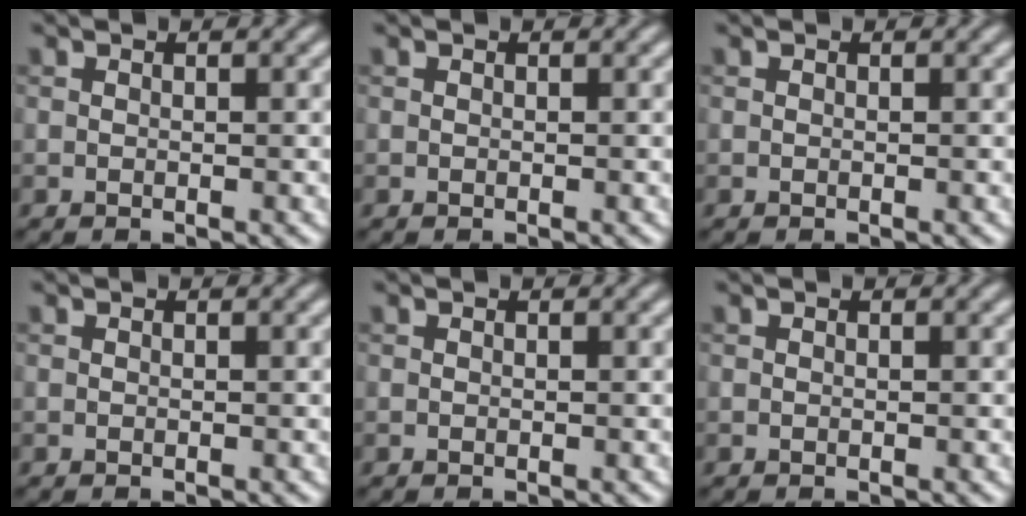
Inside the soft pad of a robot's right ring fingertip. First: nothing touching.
{"total": 0.0}
{"total": 0.0}
{"total": 0.0}
{"total": 0.0}
{"total": 0.0}